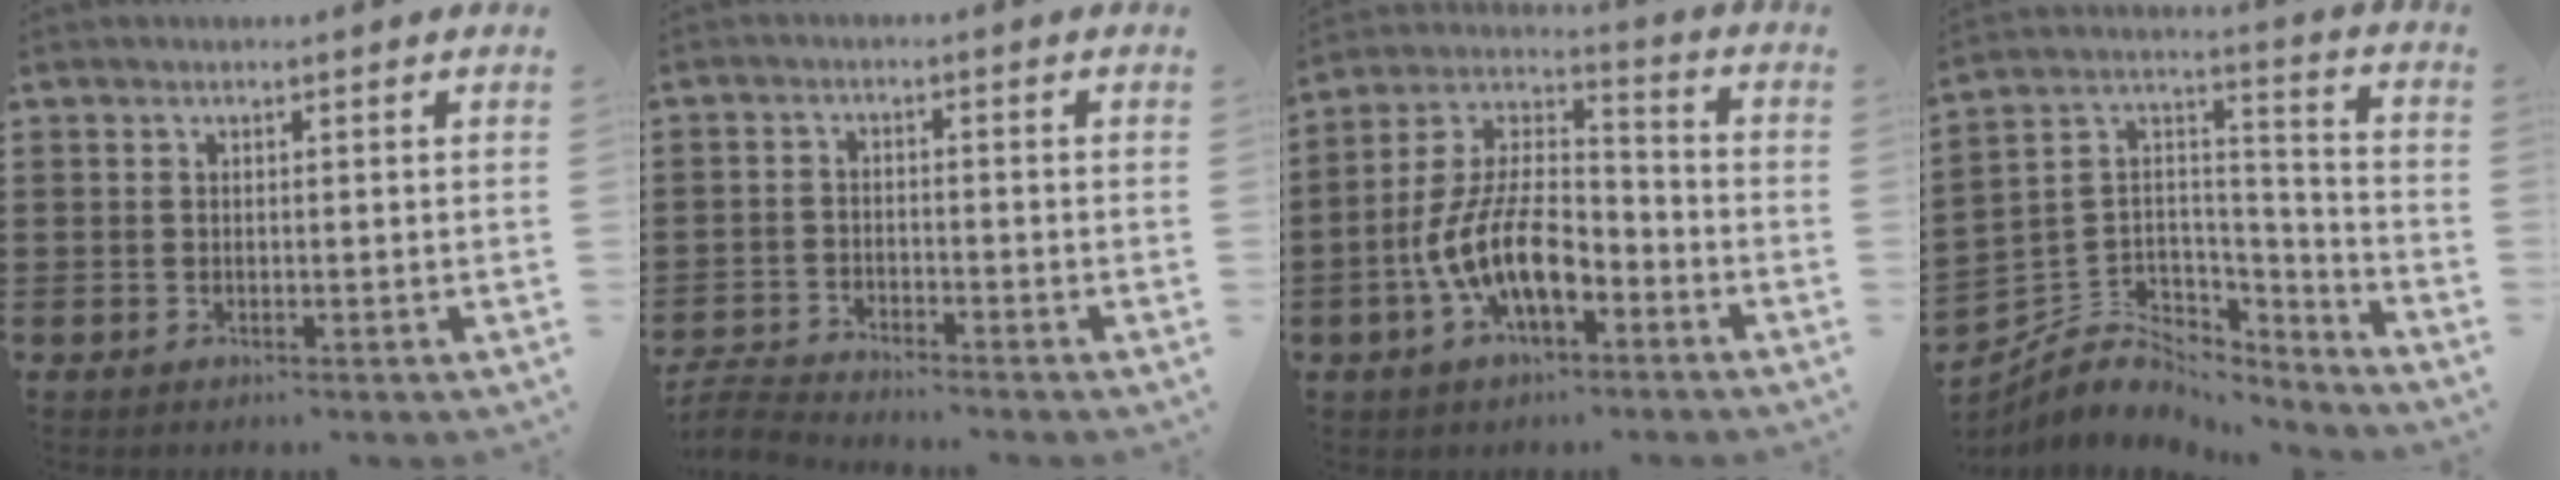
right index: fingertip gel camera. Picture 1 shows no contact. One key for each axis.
{"total": 3.6, "fx": -3.6, "fy": 0.2, "fz": 0.1, "tx": -0.012, "ty": -0.002, "tz": -0.078}
{"total": 11.6, "fx": -4.9, "fy": 5.3, "fz": 9.0, "tx": -0.201, "ty": 0.001, "tz": -0.095}
{"total": 5.3, "fx": -3.6, "fy": 3.8, "fz": 0.9, "tx": -0.038, "ty": -0.009, "tz": -0.071}